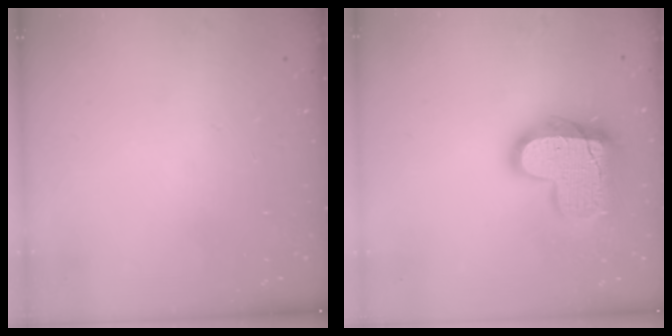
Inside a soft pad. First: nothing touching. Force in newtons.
{"total": 18.0, "press": 17.9, "slide": 1.3}